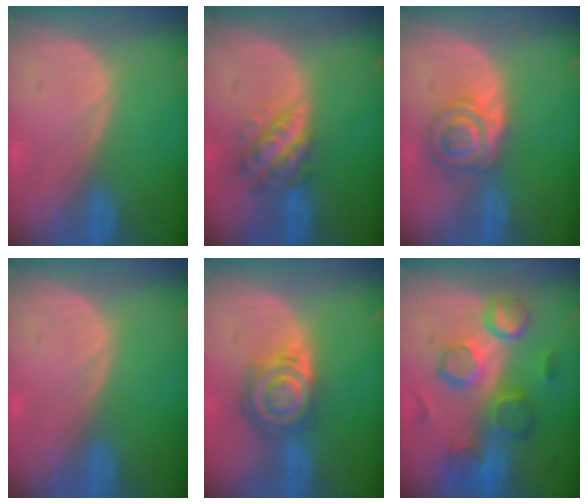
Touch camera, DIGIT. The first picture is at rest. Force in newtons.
{"total": 6.0, "press": 5.5, "slide": 2.5}
{"total": 6.0, "press": 5.6, "slide": 2.2}
{"total": 0.0}
{"total": 7.8, "press": 7.0, "slide": 3.4}
{"total": 10.4, "press": 9.3, "slide": 4.8}